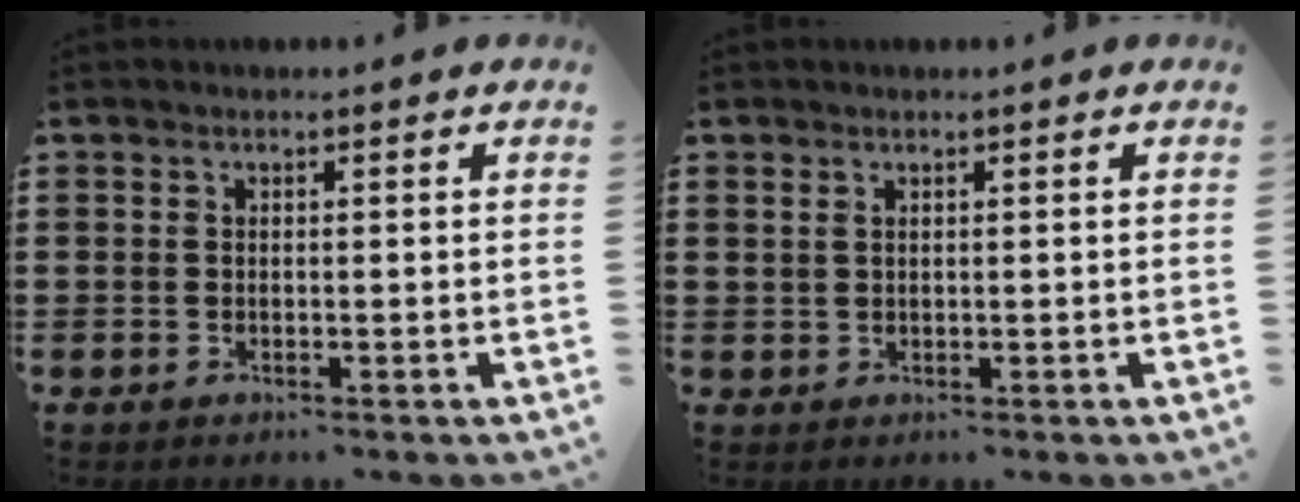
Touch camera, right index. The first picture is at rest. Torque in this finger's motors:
{"motor_torque": [-0.26, 0.11, 0.03, -0.01]}